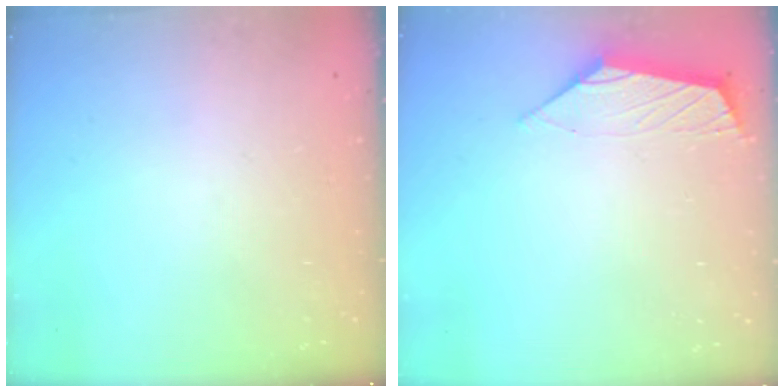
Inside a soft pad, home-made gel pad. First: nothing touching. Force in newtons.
{"total": 2.7, "press": 2.7, "slide": 0.4}